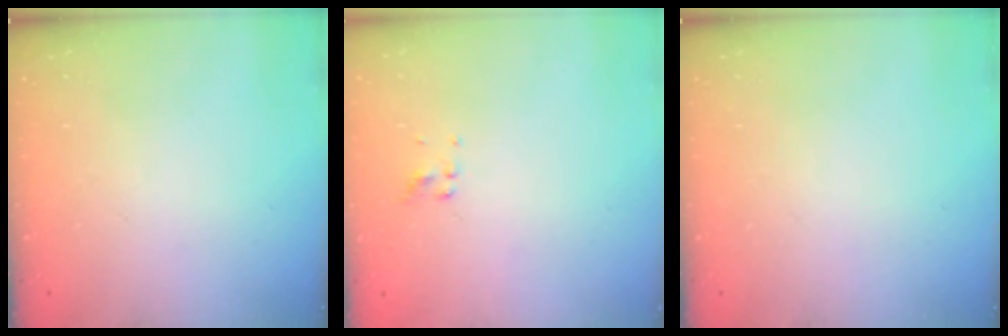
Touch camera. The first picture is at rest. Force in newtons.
{"total": 2.8, "press": 2.4, "slide": 1.5}
{"total": 0.0}